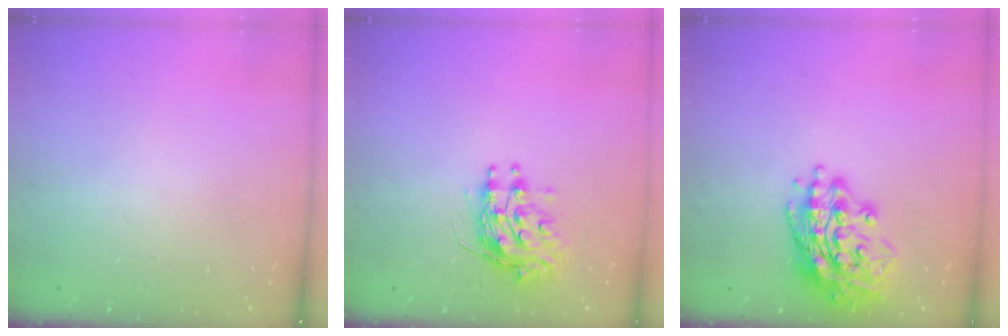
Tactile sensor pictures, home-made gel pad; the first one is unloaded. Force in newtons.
{"total": 9.6, "press": 9.6, "slide": 0.3}
{"total": 16.4, "press": 16.2, "slide": 2.5}